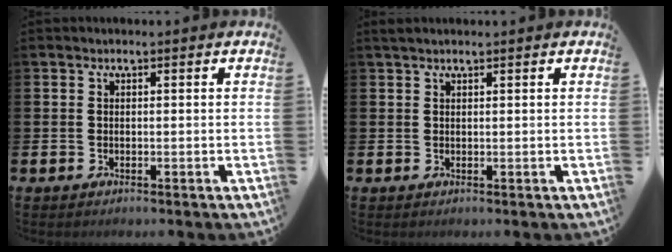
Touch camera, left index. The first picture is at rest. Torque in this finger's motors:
{"motor_torque": [0.01, 0.16, -0.23, 0.00]}